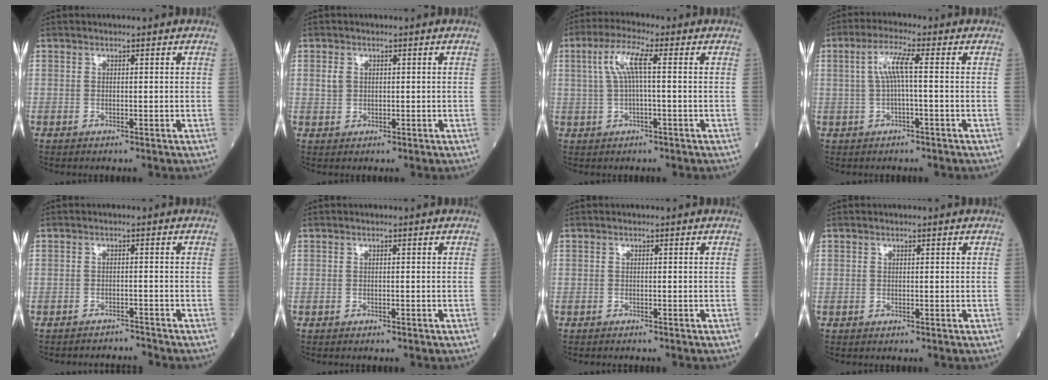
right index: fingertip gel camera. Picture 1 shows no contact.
{"total": 1.7, "force": [0.3, 1.4, 0.8], "torque": [-0.019, 0.006, 0.008]}
{"total": 5.7, "force": [1.1, 0.7, 5.6], "torque": [-0.118, 0.020, 0.023]}
{"total": 4.6, "force": [0.4, 0.3, 4.6], "torque": [-0.091, 0.016, 0.008]}
{"total": 3.2, "force": [-3.0, -0.5, -1.1], "torque": [0.029, 0.001, -0.045]}
{"total": 0.9, "force": [-0.8, 0.2, 0.5], "torque": [-0.009, -0.001, -0.009]}
{"total": 1.5, "force": [-1.4, 0.0, 0.6], "torque": [-0.008, 0.000, -0.017]}
{"total": 0.0}